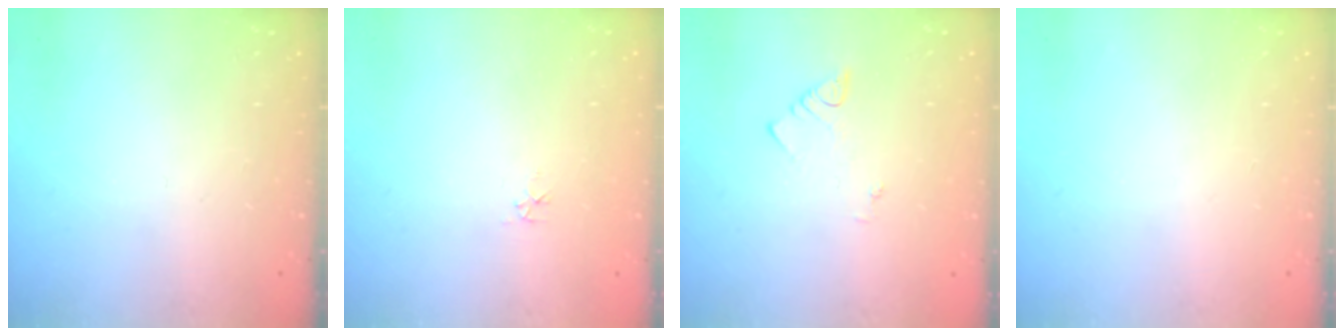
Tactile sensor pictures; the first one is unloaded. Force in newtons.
{"total": 3.6, "press": 3.6, "slide": 0.4}
{"total": 2.1, "press": 2.1, "slide": 0.4}
{"total": 0.0}